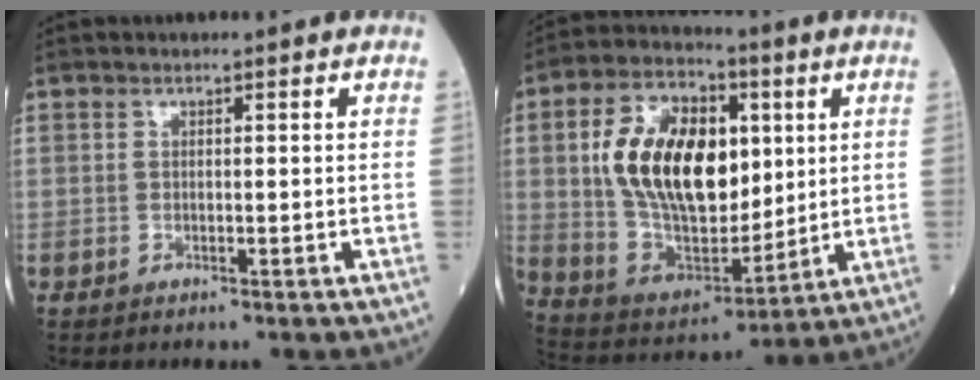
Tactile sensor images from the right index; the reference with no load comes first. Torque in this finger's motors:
{"motor_torque": [1.95, 0.19, 1.06, 0.21]}